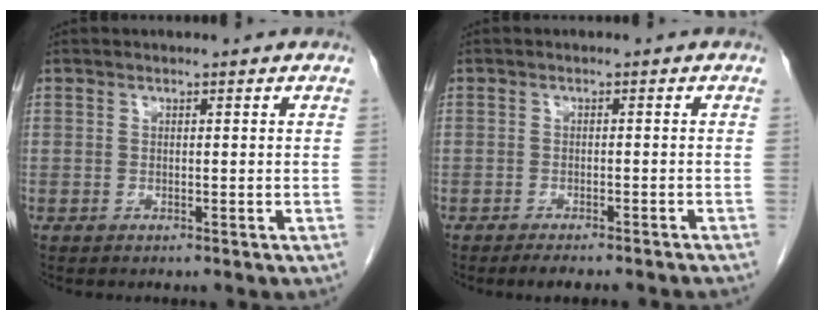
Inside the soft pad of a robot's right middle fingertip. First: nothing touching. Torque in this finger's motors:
{"motor_torque": [0.11, -0.05, 0.01, 0.03]}